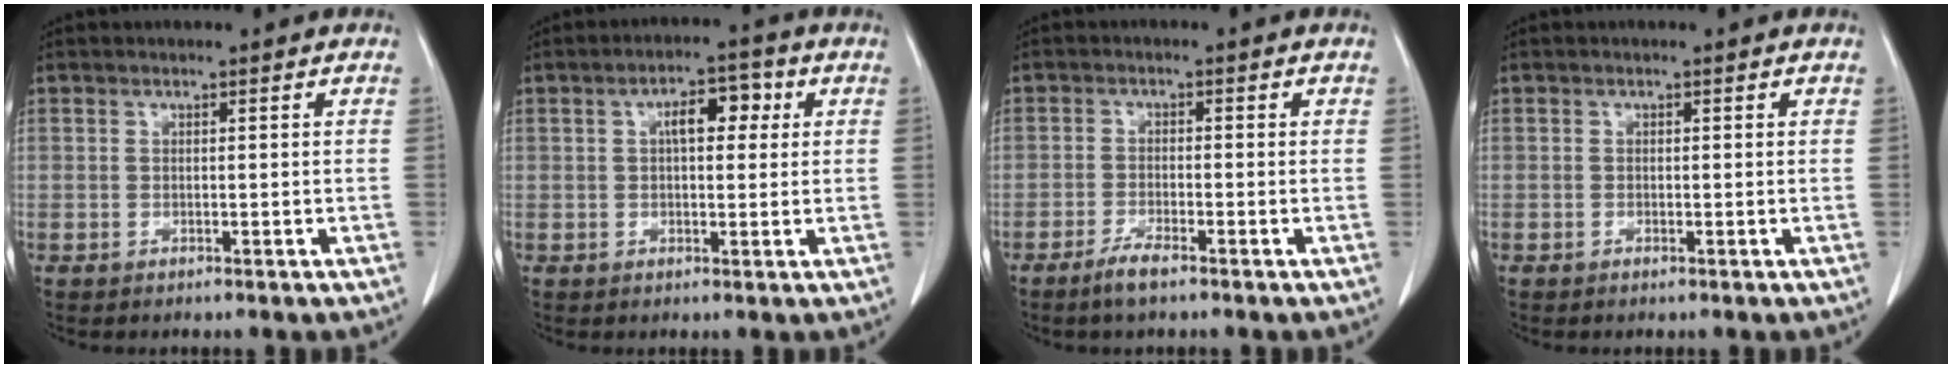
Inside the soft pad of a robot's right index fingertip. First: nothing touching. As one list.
[{"total": 5.4, "force": [1.4, 2.3, 4.6], "torque": [-0.074, 0.020, 0.019]}, {"total": 3.1, "force": [-2.3, 0.3, 2.0], "torque": [-0.043, -0.003, -0.047]}, {"total": 0.0}]